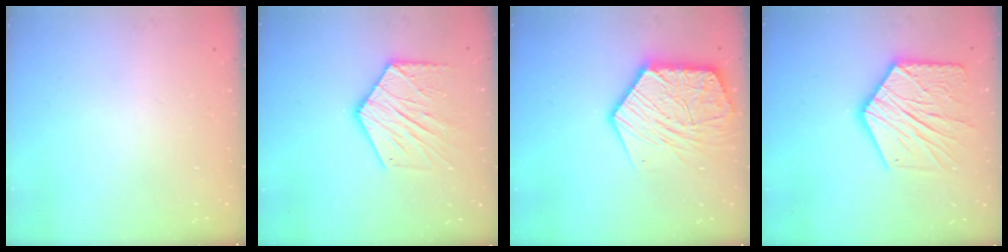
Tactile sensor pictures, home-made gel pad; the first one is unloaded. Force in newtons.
{"total": 16.7, "press": 16.6, "slide": 1.3}
{"total": 16.6, "press": 16.6, "slide": 1.3}
{"total": 18.2, "press": 18.2, "slide": 1.5}